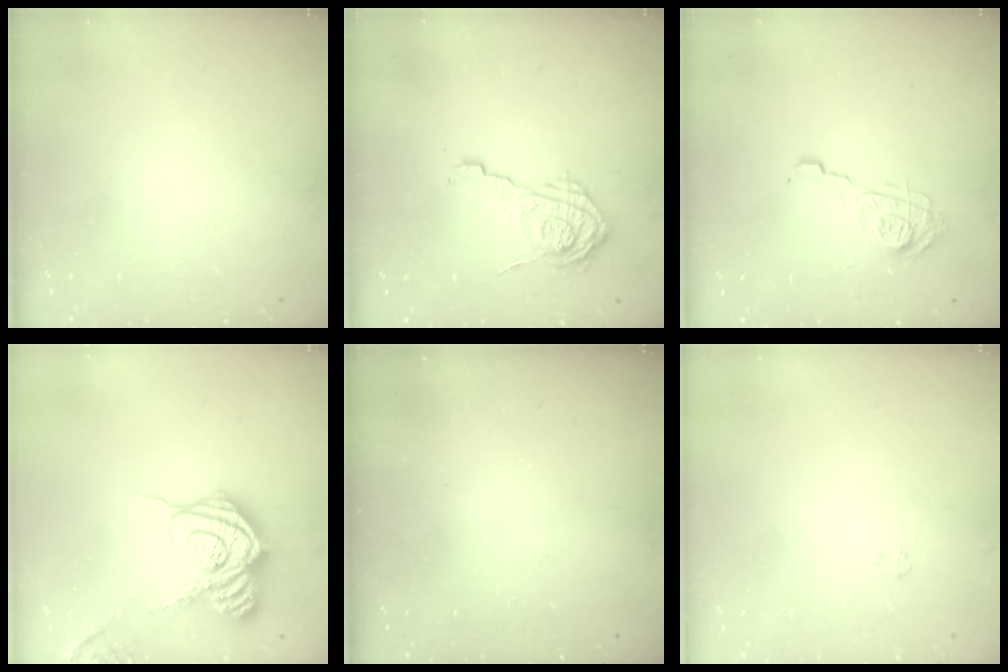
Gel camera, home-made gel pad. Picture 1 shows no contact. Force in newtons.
{"total": 12.2, "press": 12.2, "slide": 0.6}
{"total": 10.4, "press": 10.4, "slide": 0.4}
{"total": 18.9, "press": 18.9, "slide": 1.5}
{"total": 2.3, "press": 2.2, "slide": 0.8}
{"total": 1.7, "press": 1.2, "slide": 1.1}